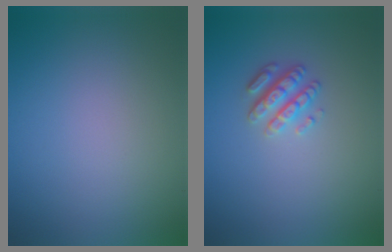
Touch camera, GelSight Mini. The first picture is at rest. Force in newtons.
{"total": 2.8, "press": 2.5, "slide": 1.0}